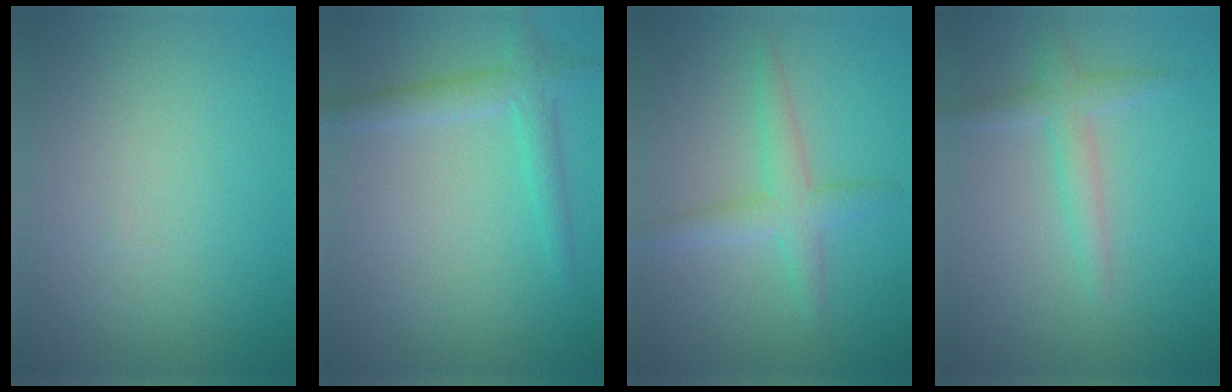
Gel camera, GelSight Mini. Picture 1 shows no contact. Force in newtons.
{"total": 2.6, "press": 2.6, "slide": 0.1}
{"total": 2.9, "press": 2.9, "slide": 0.1}
{"total": 2.3, "press": 2.3, "slide": 0.1}